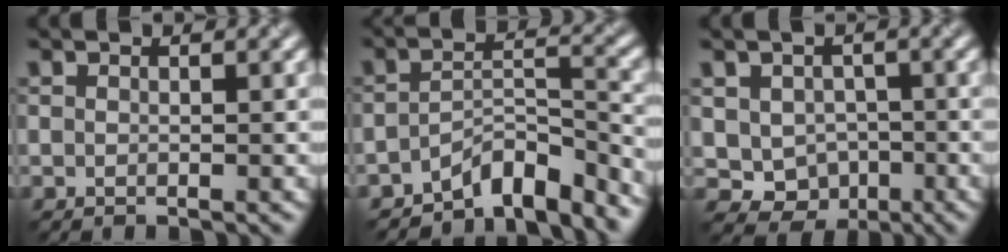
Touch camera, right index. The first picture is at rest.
{"total": 6.0, "force": [-5.0, 1.8, 2.8], "torque": [-0.028, 0.002, -0.086]}
{"total": 4.8, "force": [-0.8, 4.3, 2.1], "torque": [-0.026, -0.008, -0.014]}